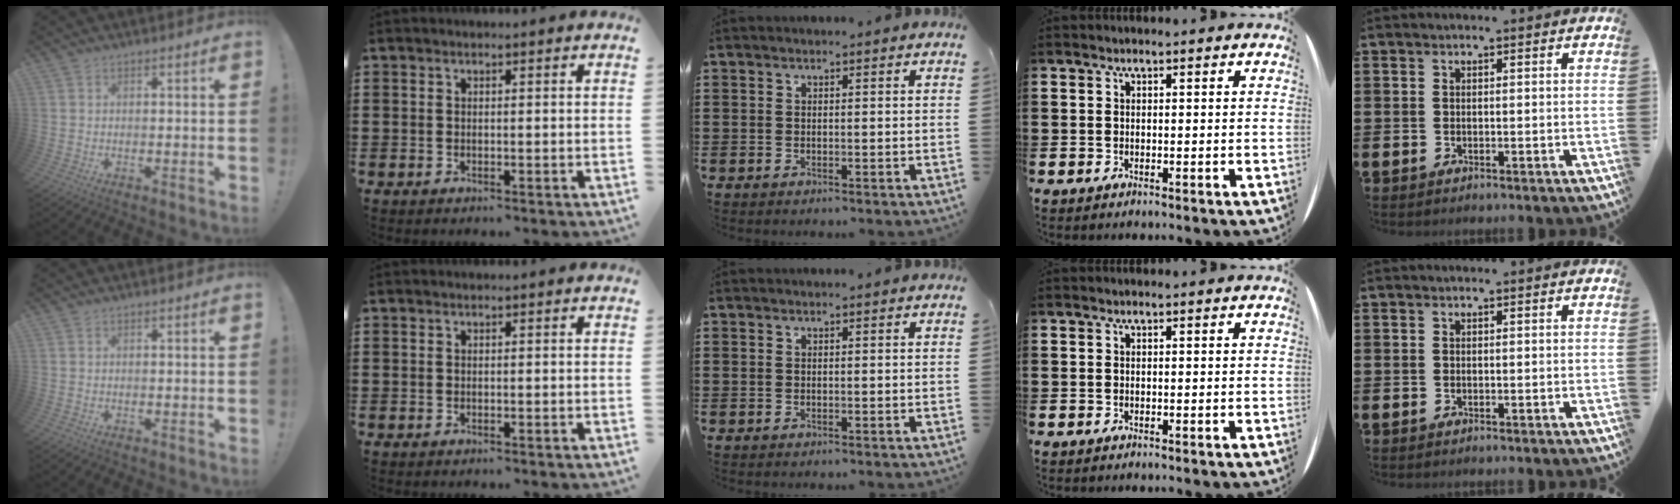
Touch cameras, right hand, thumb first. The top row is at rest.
{}